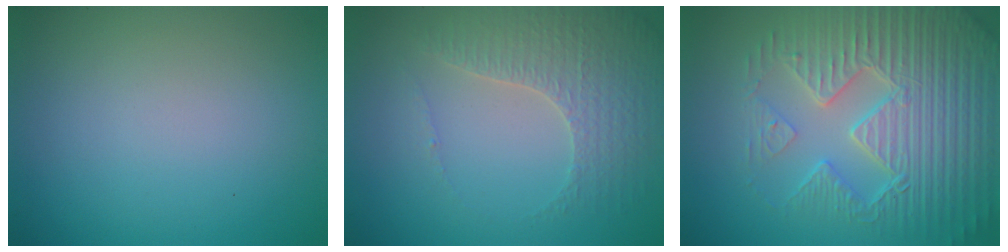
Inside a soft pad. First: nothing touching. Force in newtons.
{"total": 3.3, "press": 3.3, "slide": 0.6}
{"total": 7.9, "press": 6.2, "slide": 4.9}